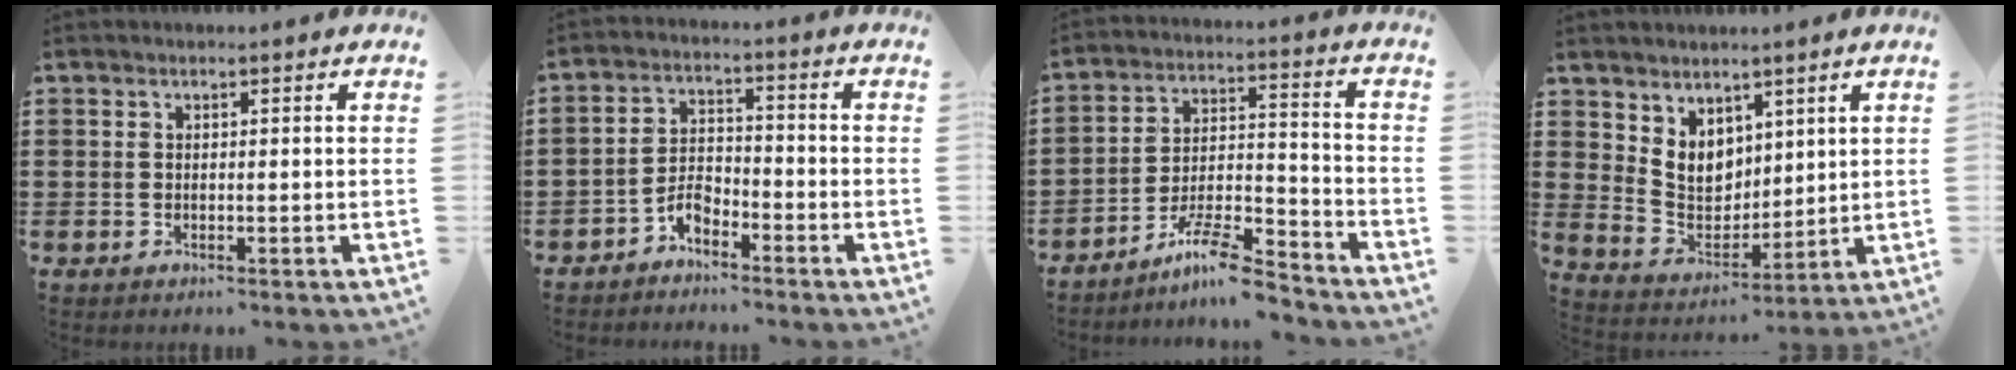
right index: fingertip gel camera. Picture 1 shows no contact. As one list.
[{"total": 3.7, "force": [-2.9, 1.6, 1.6], "torque": [-0.040, 0.006, -0.061]}, {"total": 9.6, "force": [-8.1, 1.3, 4.8], "torque": [-0.087, 0.016, -0.154]}, {"total": 6.2, "force": [3.5, 4.6, 2.2], "torque": [-0.058, -0.008, 0.068]}]